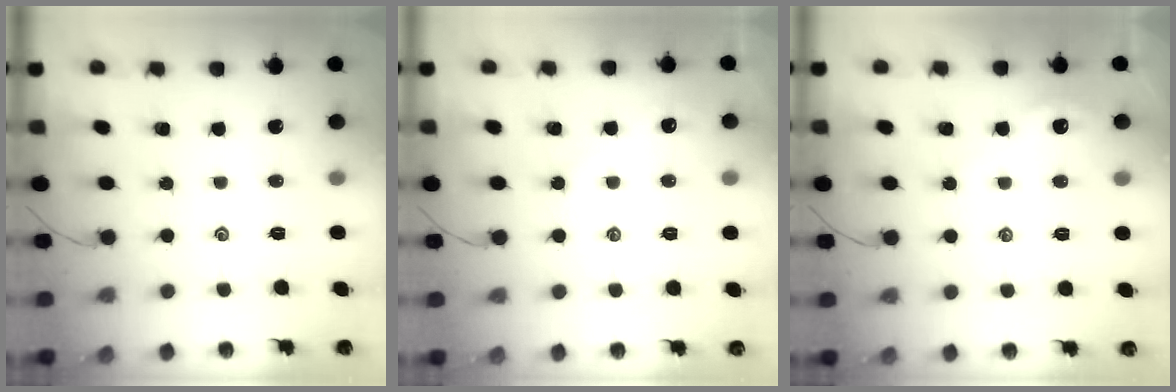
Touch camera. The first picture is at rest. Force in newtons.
{"total": 2.4, "press": 2.4, "slide": 0.4}
{"total": 1.6, "press": 1.5, "slide": 0.3}